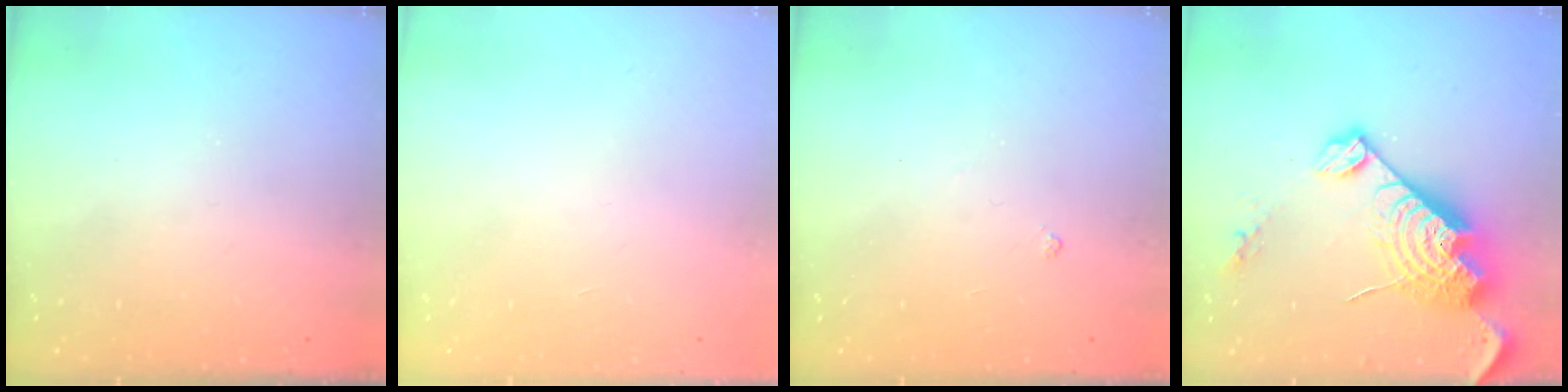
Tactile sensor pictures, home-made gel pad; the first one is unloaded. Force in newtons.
{"total": 0.0}
{"total": 2.9, "press": 2.8, "slide": 0.5}
{"total": 21.5, "press": 21.4, "slide": 2.0}